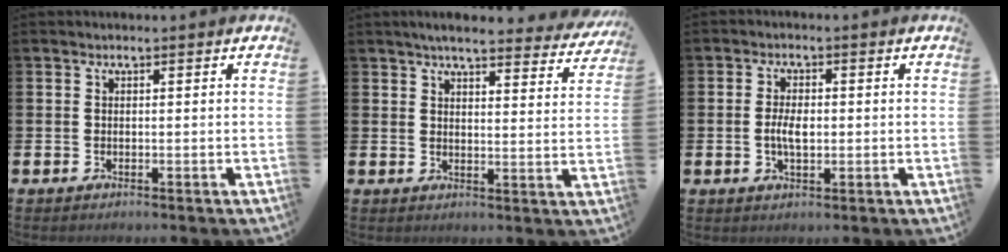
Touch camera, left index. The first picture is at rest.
{"total": 4.8, "force": [4.5, 0.6, 1.8], "torque": [-0.037, -0.027, 0.073]}
{"total": 3.6, "force": [-0.1, 1.8, 3.1], "torque": [-0.047, 0.002, -0.006]}